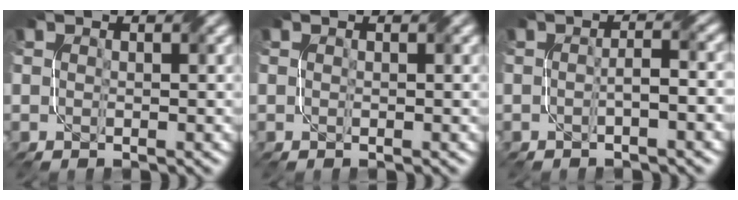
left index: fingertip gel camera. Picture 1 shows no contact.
{"total": 0.0}
{"total": 2.2, "force": [-0.8, 0.5, 2.0], "torque": [-0.026, 0.008, -0.017]}